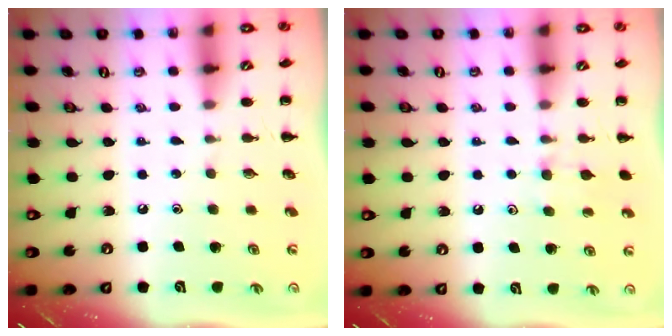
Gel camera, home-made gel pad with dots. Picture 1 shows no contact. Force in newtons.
{"total": 7.2, "press": 6.9, "slide": 1.9}